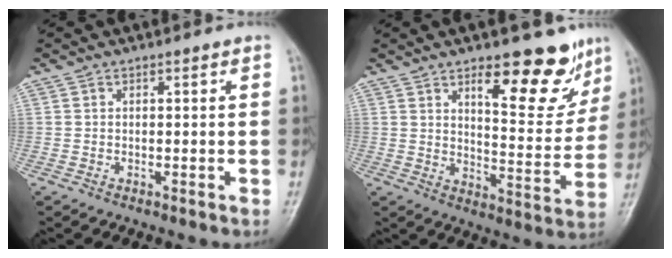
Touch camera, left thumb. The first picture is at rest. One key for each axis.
{"total": 14.3, "fx": 9.0, "fy": 5.3, "fz": 9.7, "tx": -0.085, "ty": -0.063, "tz": 0.133}